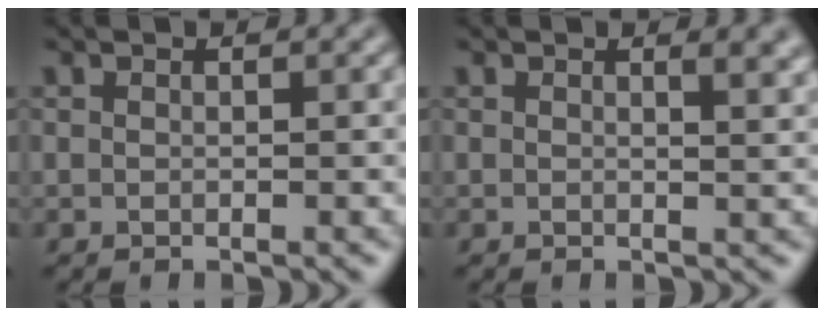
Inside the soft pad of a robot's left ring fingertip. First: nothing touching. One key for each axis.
{"total": 2.1, "fx": 1.1, "fy": 0.8, "fz": 1.7, "tx": -0.011, "ty": 0.002, "tz": 0.015}